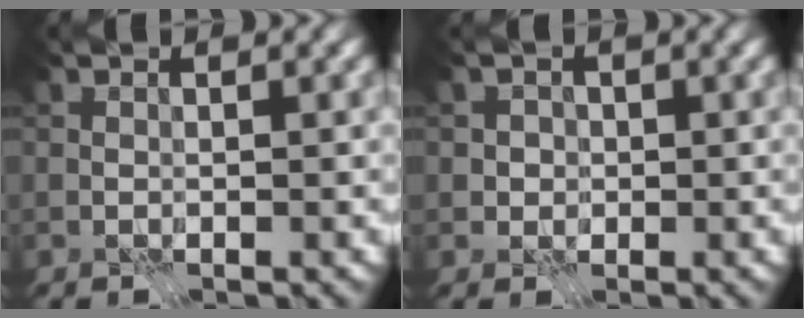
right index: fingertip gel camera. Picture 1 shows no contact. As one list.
[{"total": 1.5, "force": [-0.2, 1.5, 0.3], "torque": [0.004, 0.001, 0.001]}]